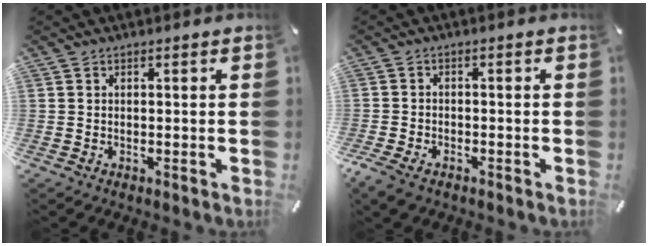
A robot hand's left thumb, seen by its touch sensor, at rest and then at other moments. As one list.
[{"total": 3.5, "force": [-2.4, 1.9, 1.7], "torque": [-0.048, 0.007, -0.051]}]